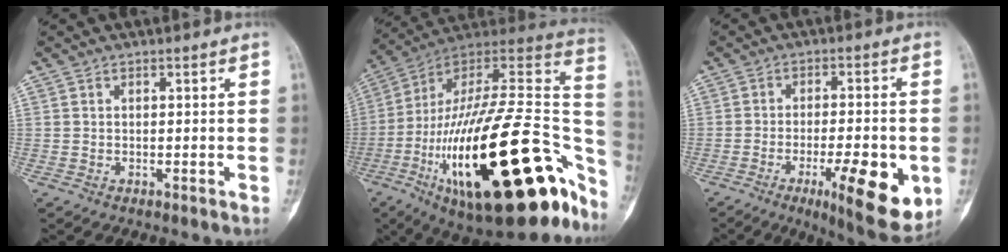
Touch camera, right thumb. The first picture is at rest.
{"total": 41.8, "force": [-14.3, 15.5, 36.1], "torque": [-0.504, 0.056, -0.228]}
{"total": 14.6, "force": [-4.7, 4.1, 13.2], "torque": [-0.181, -0.004, -0.060]}